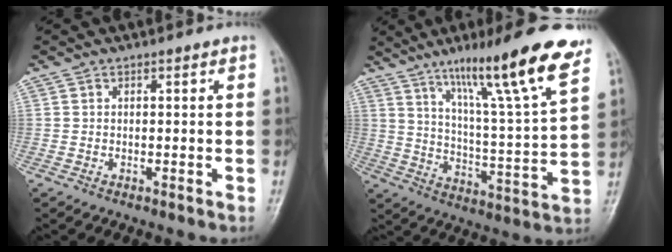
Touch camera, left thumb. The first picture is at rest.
{"total": 20.1, "force": [12.7, 1.5, 15.4], "torque": [-0.222, -0.058, 0.201]}